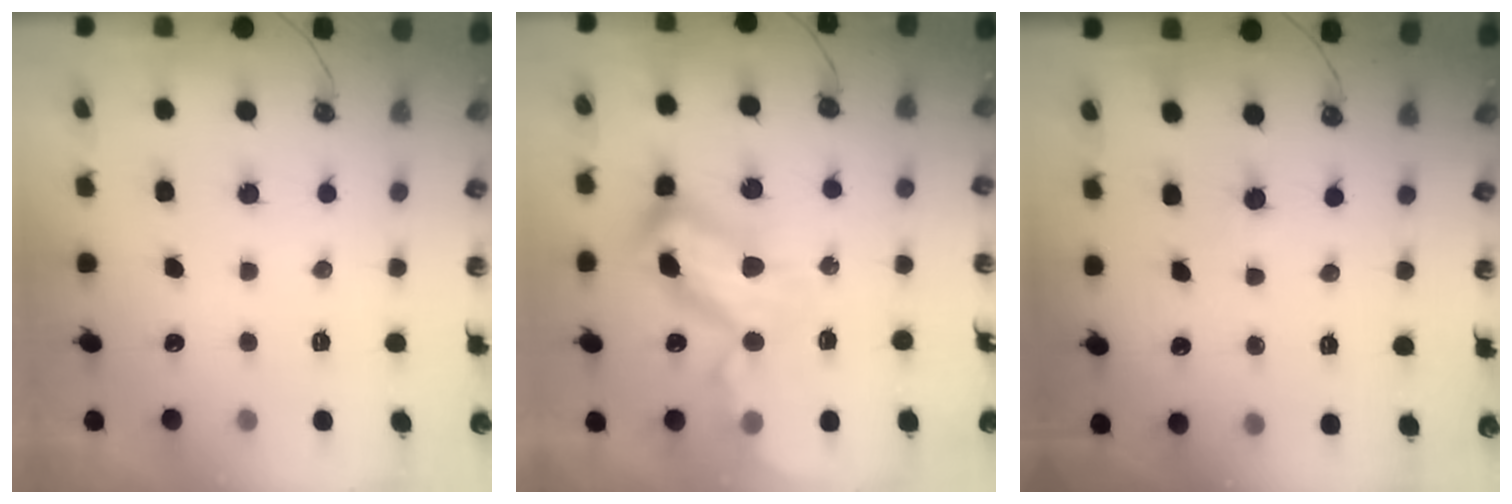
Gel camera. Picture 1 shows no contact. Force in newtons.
{"total": 26.2, "press": 26.1, "slide": 2.5}
{"total": 2.4, "press": 2.4, "slide": 0.2}